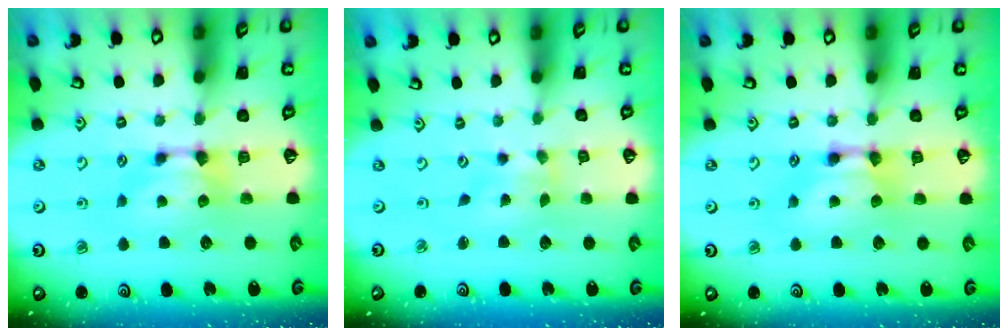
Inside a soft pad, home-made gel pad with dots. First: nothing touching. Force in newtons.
{"total": 2.7, "press": 2.6, "slide": 1.0}
{"total": 1.6, "press": 1.4, "slide": 0.6}